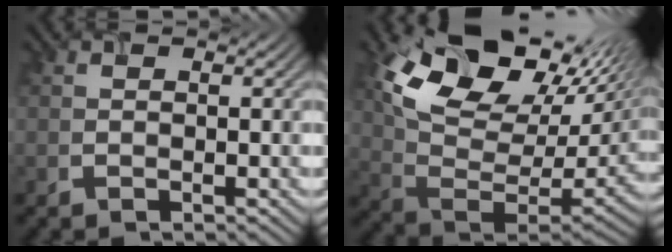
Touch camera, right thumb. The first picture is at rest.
{"total": 17.9, "force": [8.1, 9.8, 12.6], "torque": [-0.253, 0.003, 0.159]}